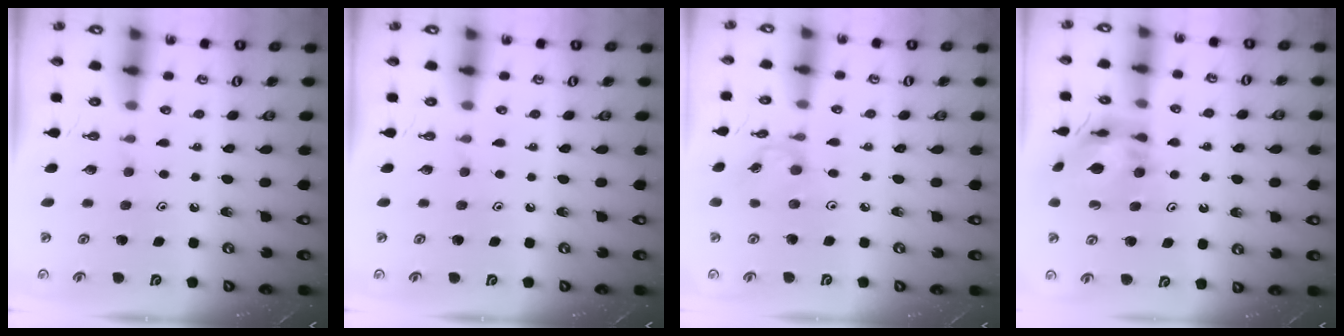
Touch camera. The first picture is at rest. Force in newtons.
{"total": 0.0}
{"total": 5.2, "press": 5.2, "slide": 0.3}
{"total": 11.4, "press": 11.3, "slide": 1.4}